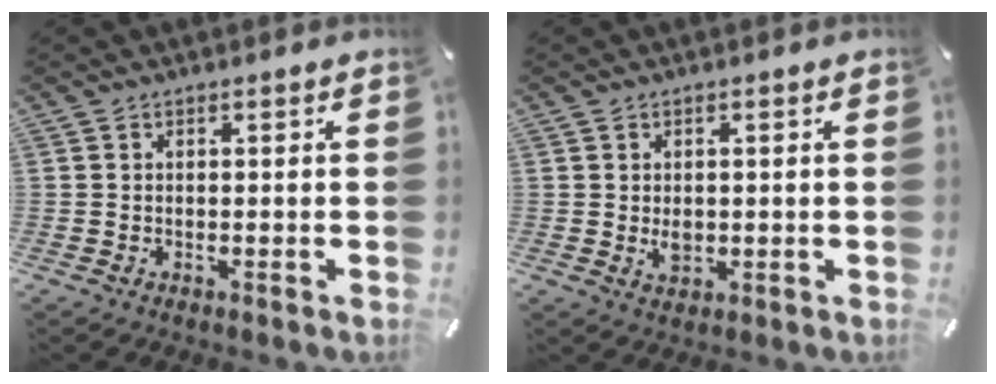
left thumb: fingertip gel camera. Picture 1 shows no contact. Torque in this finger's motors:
{"motor_torque": [0.64, 0.97, 0.00, 0.01, -0.01]}